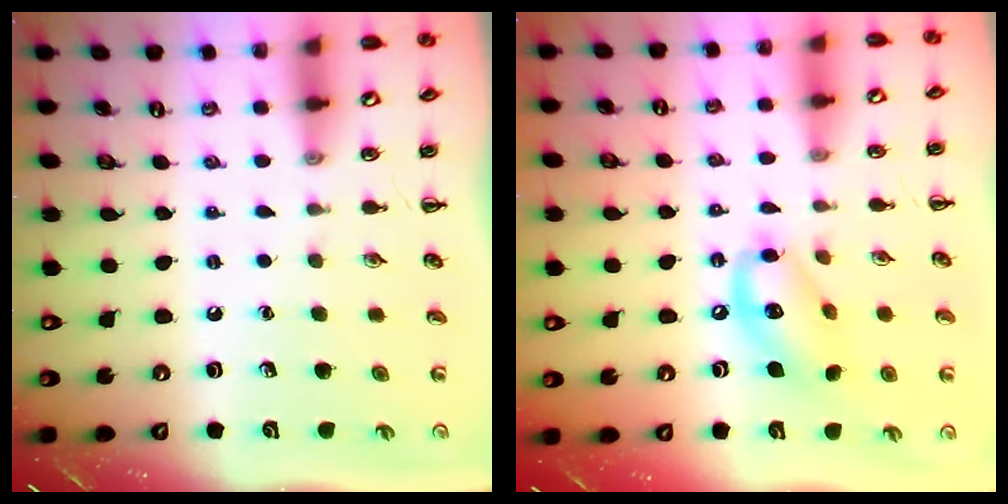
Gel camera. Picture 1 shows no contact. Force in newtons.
{"total": 13.4, "press": 13.1, "slide": 2.8}